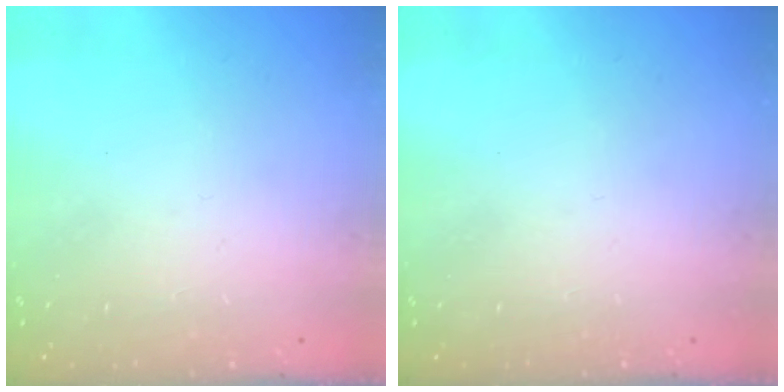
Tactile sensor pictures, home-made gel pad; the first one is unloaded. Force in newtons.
{"total": 0.0}